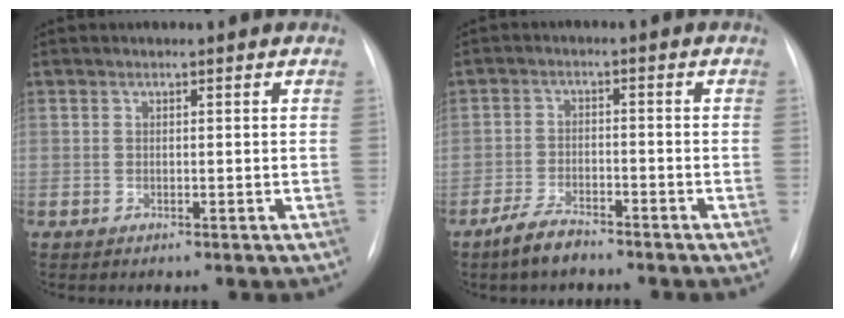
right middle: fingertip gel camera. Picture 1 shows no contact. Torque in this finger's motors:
{"motor_torque": [0.69, -0.57, 0.15, 0.01]}